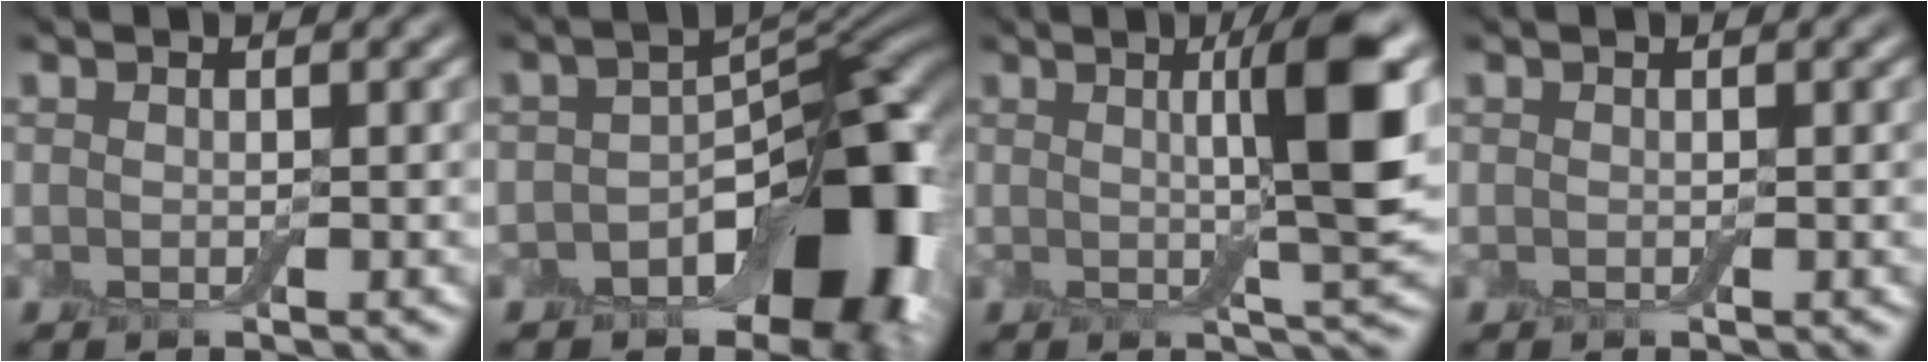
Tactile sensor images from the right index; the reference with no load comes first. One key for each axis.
{"total": 12.3, "fx": -5.7, "fy": 7.0, "fz": 8.4, "tx": -0.091, "ty": -0.008, "tz": -0.099}
{"total": 7.0, "fx": 1.6, "fy": 0.7, "fz": 6.8, "tx": -0.093, "ty": 0.004, "tz": 0.024}
{"total": 0.0}